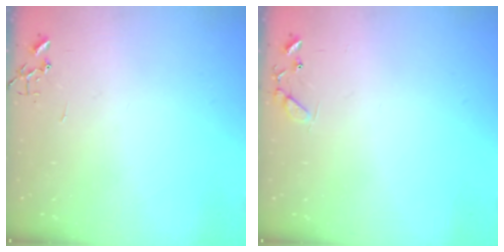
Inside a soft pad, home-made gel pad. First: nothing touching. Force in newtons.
{"total": 7.7, "press": 7.7, "slide": 0.5}